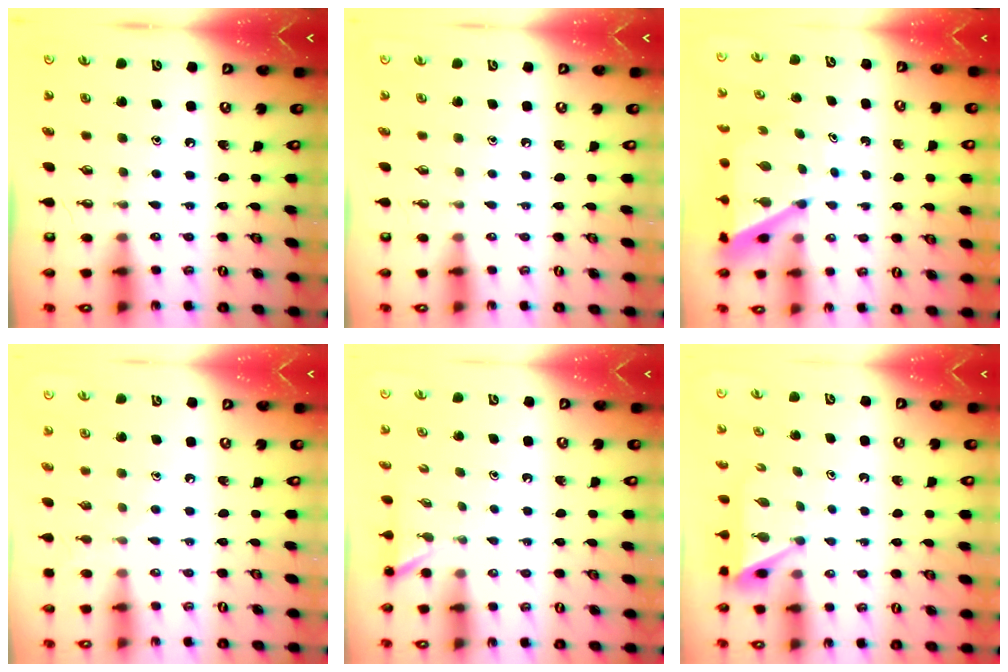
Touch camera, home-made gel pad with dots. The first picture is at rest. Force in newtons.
{"total": 0.0}
{"total": 7.6, "press": 7.5, "slide": 0.5}
{"total": 3.3, "press": 3.2, "slide": 0.3}
{"total": 1.5, "press": 1.5, "slide": 0.1}
{"total": 6.0, "press": 6.0, "slide": 0.2}